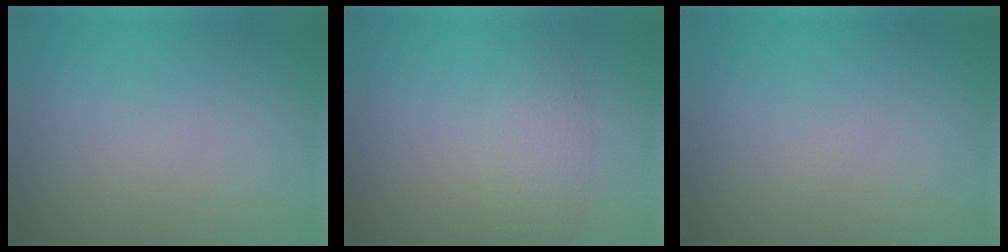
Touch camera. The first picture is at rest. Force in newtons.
{"total": 2.2, "press": 2.2, "slide": 0.1}
{"total": 0.0}